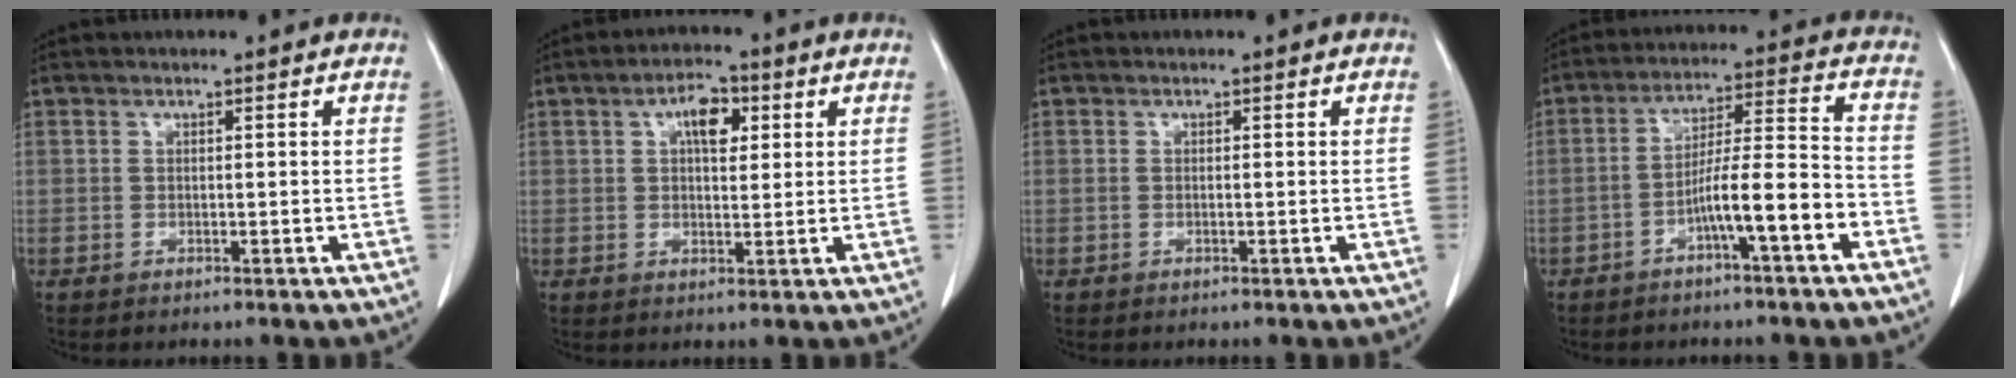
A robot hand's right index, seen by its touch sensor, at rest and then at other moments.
{"total": 5.7, "force": [1.9, 3.0, 4.4], "torque": [-0.070, 0.016, 0.030]}
{"total": 0.0}
{"total": 9.4, "force": [-4.5, 0.3, 8.3], "torque": [-0.140, 0.024, -0.072]}